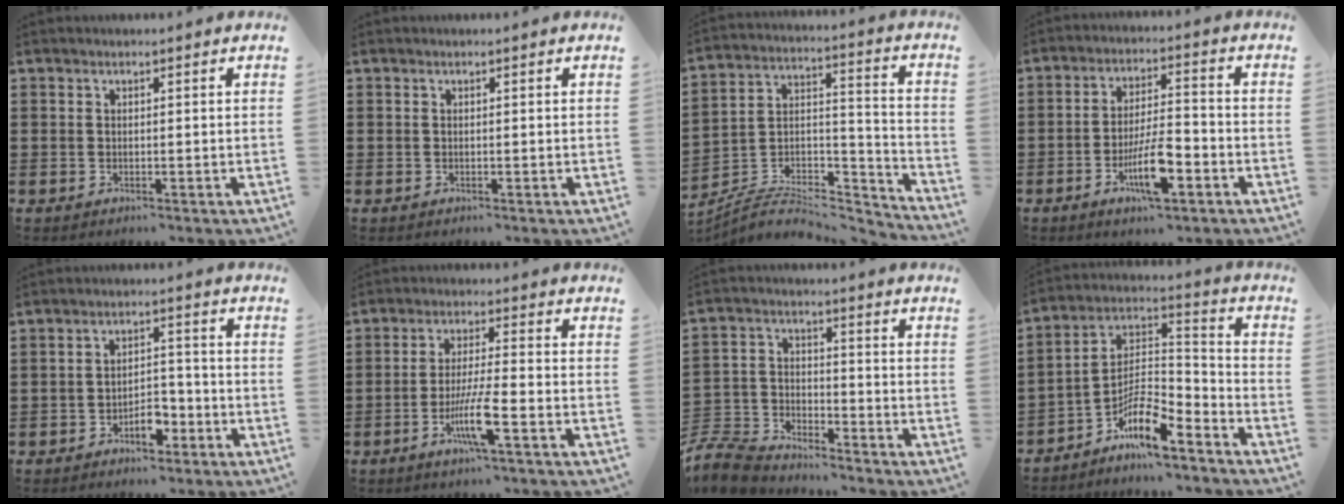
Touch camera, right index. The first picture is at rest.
{"total": 0.0}
{"total": 5.5, "force": [-4.8, 2.1, 1.7], "torque": [-0.032, 0.001, -0.096]}
{"total": 8.9, "force": [-3.8, 2.5, 7.7], "torque": [-0.155, -0.003, -0.070]}
{"total": 4.5, "force": [-2.7, 2.3, 2.8], "torque": [-0.047, 0.010, -0.050]}
{"total": 7.4, "force": [-3.3, 0.6, 6.6], "torque": [-0.140, -0.016, -0.066]}
{"total": 6.9, "force": [-6.7, 1.5, 1.1], "torque": [-0.046, 0.002, -0.140]}
{"total": 9.4, "force": [-6.9, 2.4, 6.0], "torque": [-0.123, -0.005, -0.137]}